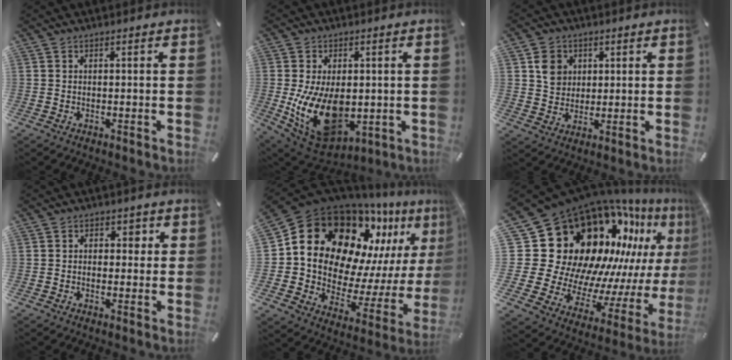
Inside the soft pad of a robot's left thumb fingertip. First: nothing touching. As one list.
[{"total": 16.9, "force": [-1.5, 11.1, 12.6], "torque": [-0.246, -0.009, -0.017]}, {"total": 6.6, "force": [2.1, 5.9, 1.9], "torque": [-0.023, 0.002, 0.036]}, {"total": 3.2, "force": [-0.3, 2.6, 1.9], "torque": [-0.022, 0.004, -0.014]}, {"total": 19.9, "force": [11.1, 13.3, 10.0], "torque": [-0.180, -0.113, 0.207]}, {"total": 30.0, "force": [11.8, 21.0, 17.9], "torque": [-0.280, -0.179, 0.277]}]